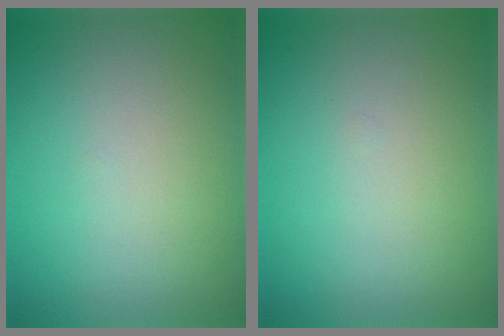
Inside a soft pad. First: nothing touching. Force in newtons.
{"total": 0.0}